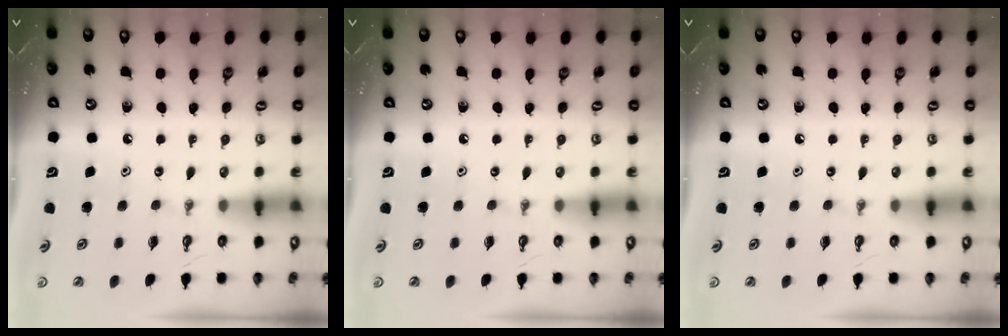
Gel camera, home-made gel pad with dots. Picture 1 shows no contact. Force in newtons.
{"total": 0.0}
{"total": 0.0}